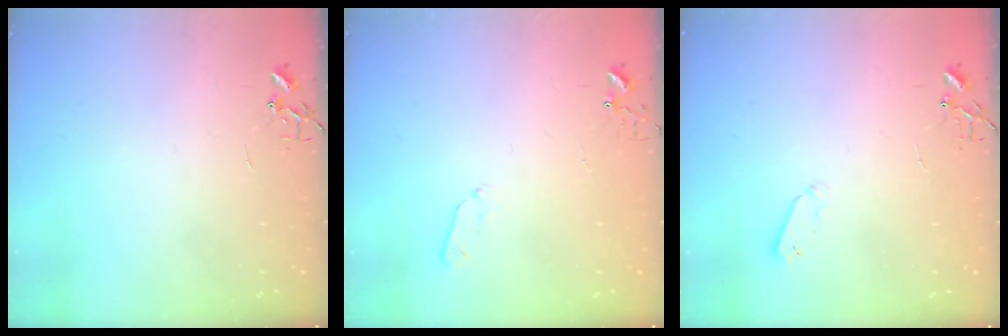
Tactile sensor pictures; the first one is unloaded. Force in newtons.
{"total": 3.4, "press": 3.4, "slide": 0.5}
{"total": 3.3, "press": 3.2, "slide": 0.7}